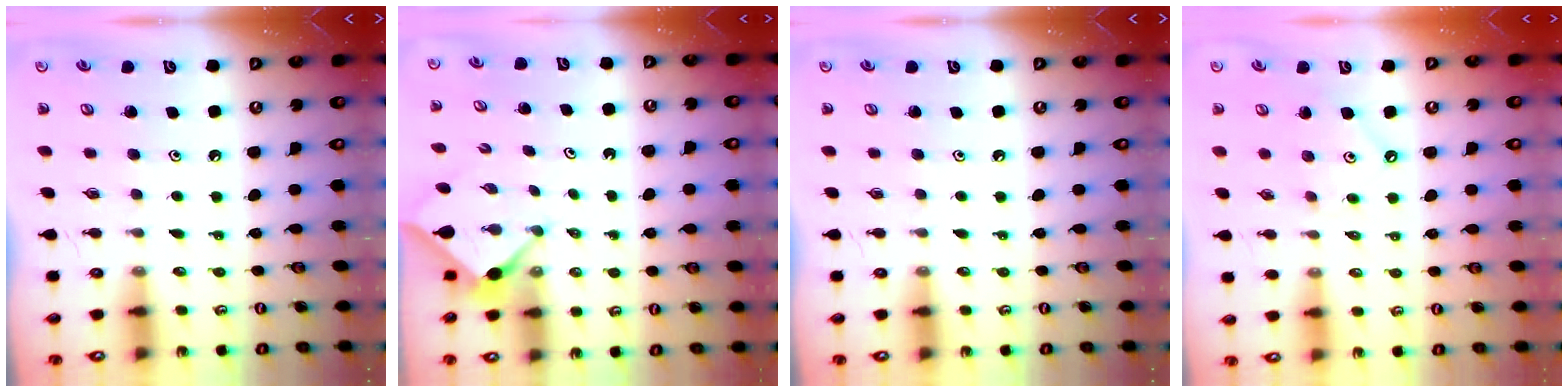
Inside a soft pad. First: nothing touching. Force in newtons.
{"total": 2.9, "press": 2.9, "slide": 0.3}
{"total": 0.0}
{"total": 1.6, "press": 1.6, "slide": 0.2}